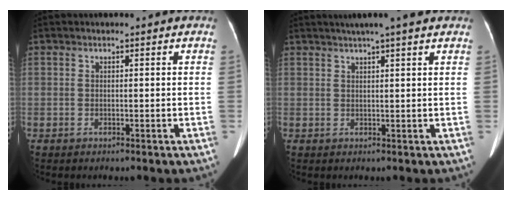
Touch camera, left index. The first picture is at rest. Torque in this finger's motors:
{"motor_torque": [0.08, -0.08, 0.02, 0.01]}